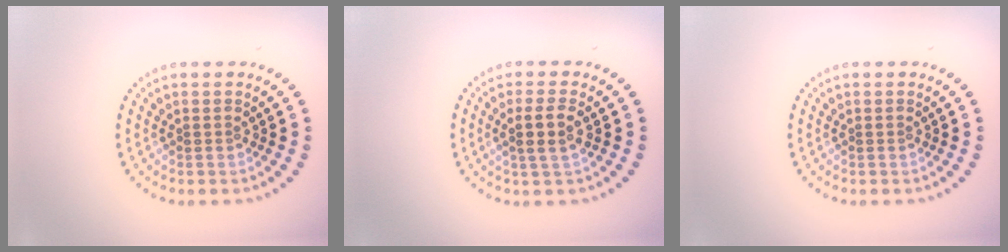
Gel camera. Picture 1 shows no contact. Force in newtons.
{"total": 2.3, "press": 2.0, "slide": 1.0}
{"total": 0.0}